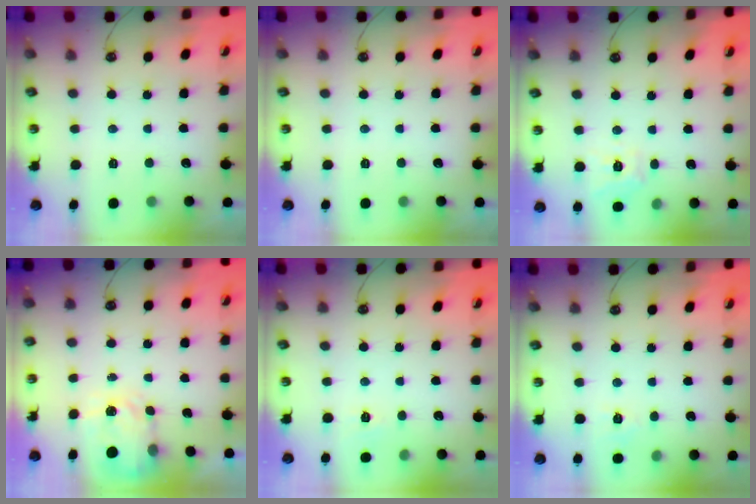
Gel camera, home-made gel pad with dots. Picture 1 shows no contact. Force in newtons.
{"total": 0.0}
{"total": 9.4, "press": 9.3, "slide": 0.8}
{"total": 3.9, "press": 3.9, "slide": 0.7}
{"total": 4.8, "press": 4.8, "slide": 0.6}
{"total": 4.8, "press": 4.8, "slide": 0.7}